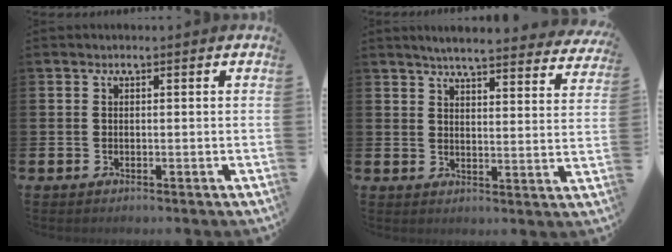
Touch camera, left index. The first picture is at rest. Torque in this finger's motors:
{"motor_torque": [1.01, -1.13, 0.27, 0.12]}